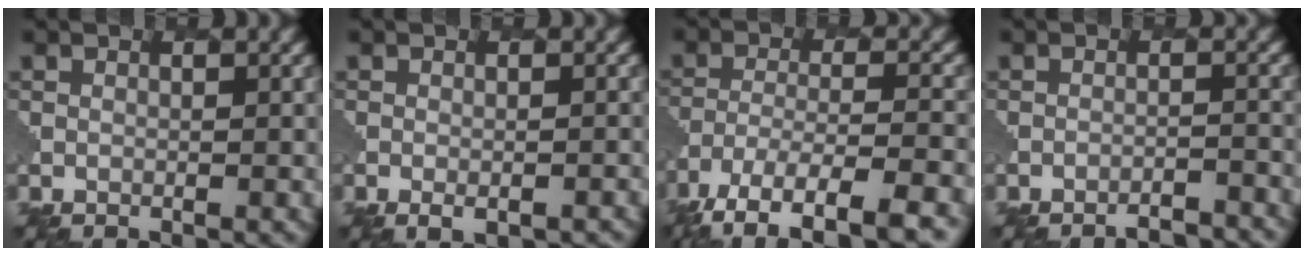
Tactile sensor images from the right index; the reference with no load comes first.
{"total": 1.9, "force": [-1.0, 0.7, 1.5], "torque": [-0.026, -0.004, -0.012]}
{"total": 9.3, "force": [-6.9, 2.5, 5.7], "torque": [-0.103, -0.012, -0.120]}
{"total": 4.1, "force": [-4.0, 0.4, 1.0], "torque": [-0.007, 0.015, -0.055]}